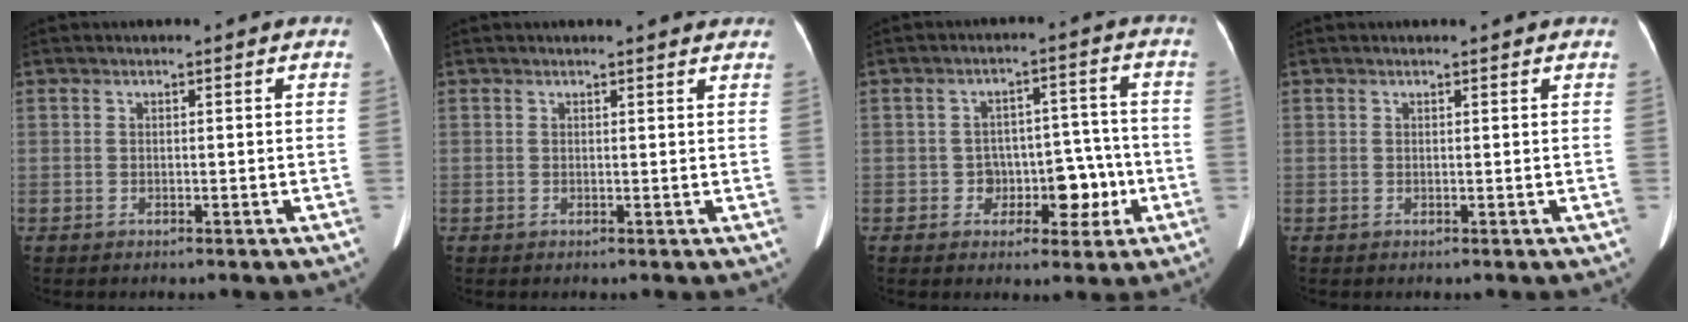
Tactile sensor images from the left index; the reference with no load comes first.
{"total": 4.7, "force": [4.4, 1.0, 1.4], "torque": [-0.013, 0.010, 0.038]}
{"total": 7.0, "force": [-2.4, 4.8, 4.5], "torque": [-0.046, 0.031, -0.026]}
{"total": 1.5, "force": [1.4, 0.0, 0.4], "torque": [-0.009, 0.010, 0.016]}